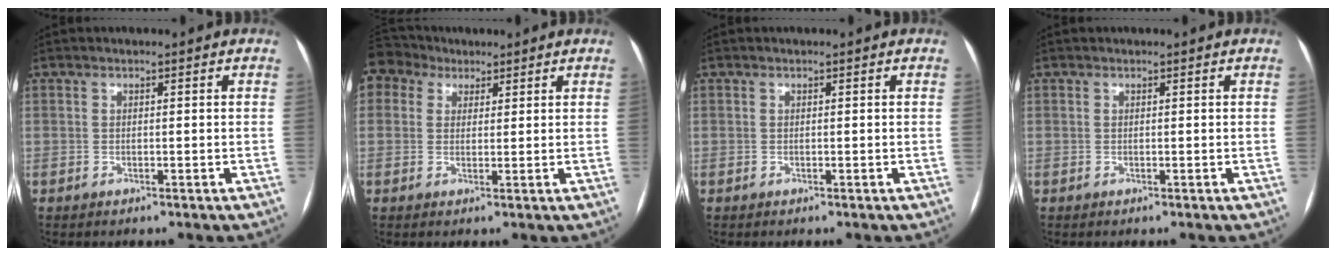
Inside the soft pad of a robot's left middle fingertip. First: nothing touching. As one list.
[{"total": 5.7, "force": [3.8, 4.1, 1.1], "torque": [-0.031, 0.037, 0.074]}, {"total": 0.0}, {"total": 0.0}]